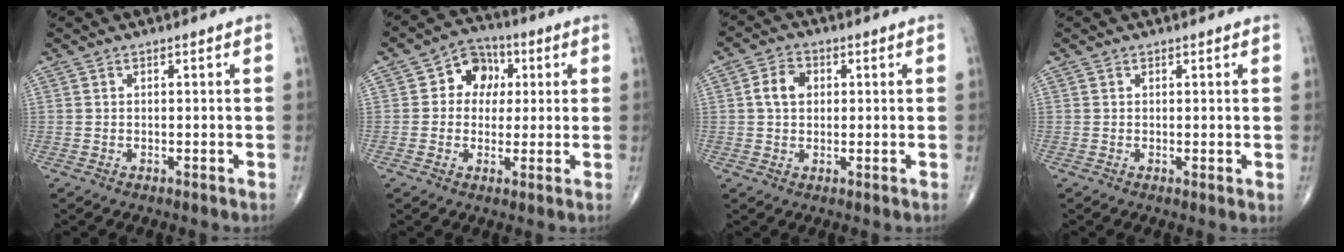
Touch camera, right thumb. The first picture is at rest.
{"total": 8.1, "force": [1.7, 6.6, 4.3], "torque": [-0.024, 0.009, 0.018]}
{"total": 4.9, "force": [0.8, 3.7, 3.1], "torque": [-0.049, 0.009, 0.009]}
{"total": 0.9, "force": [0.3, 0.3, 0.7], "torque": [-0.013, -0.004, 0.004]}